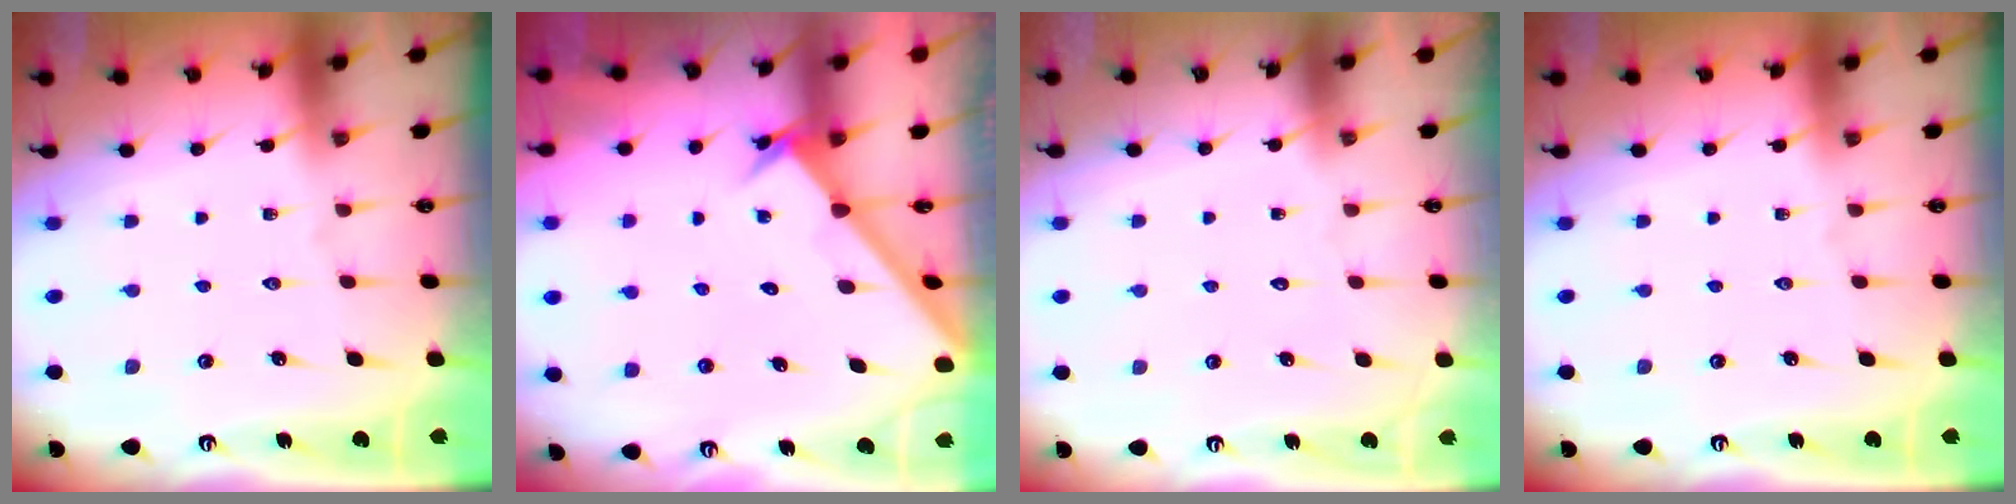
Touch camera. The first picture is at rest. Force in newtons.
{"total": 2.1, "press": 2.1, "slide": 0.2}
{"total": 1.5, "press": 1.5, "slide": 0.0}
{"total": 0.0}